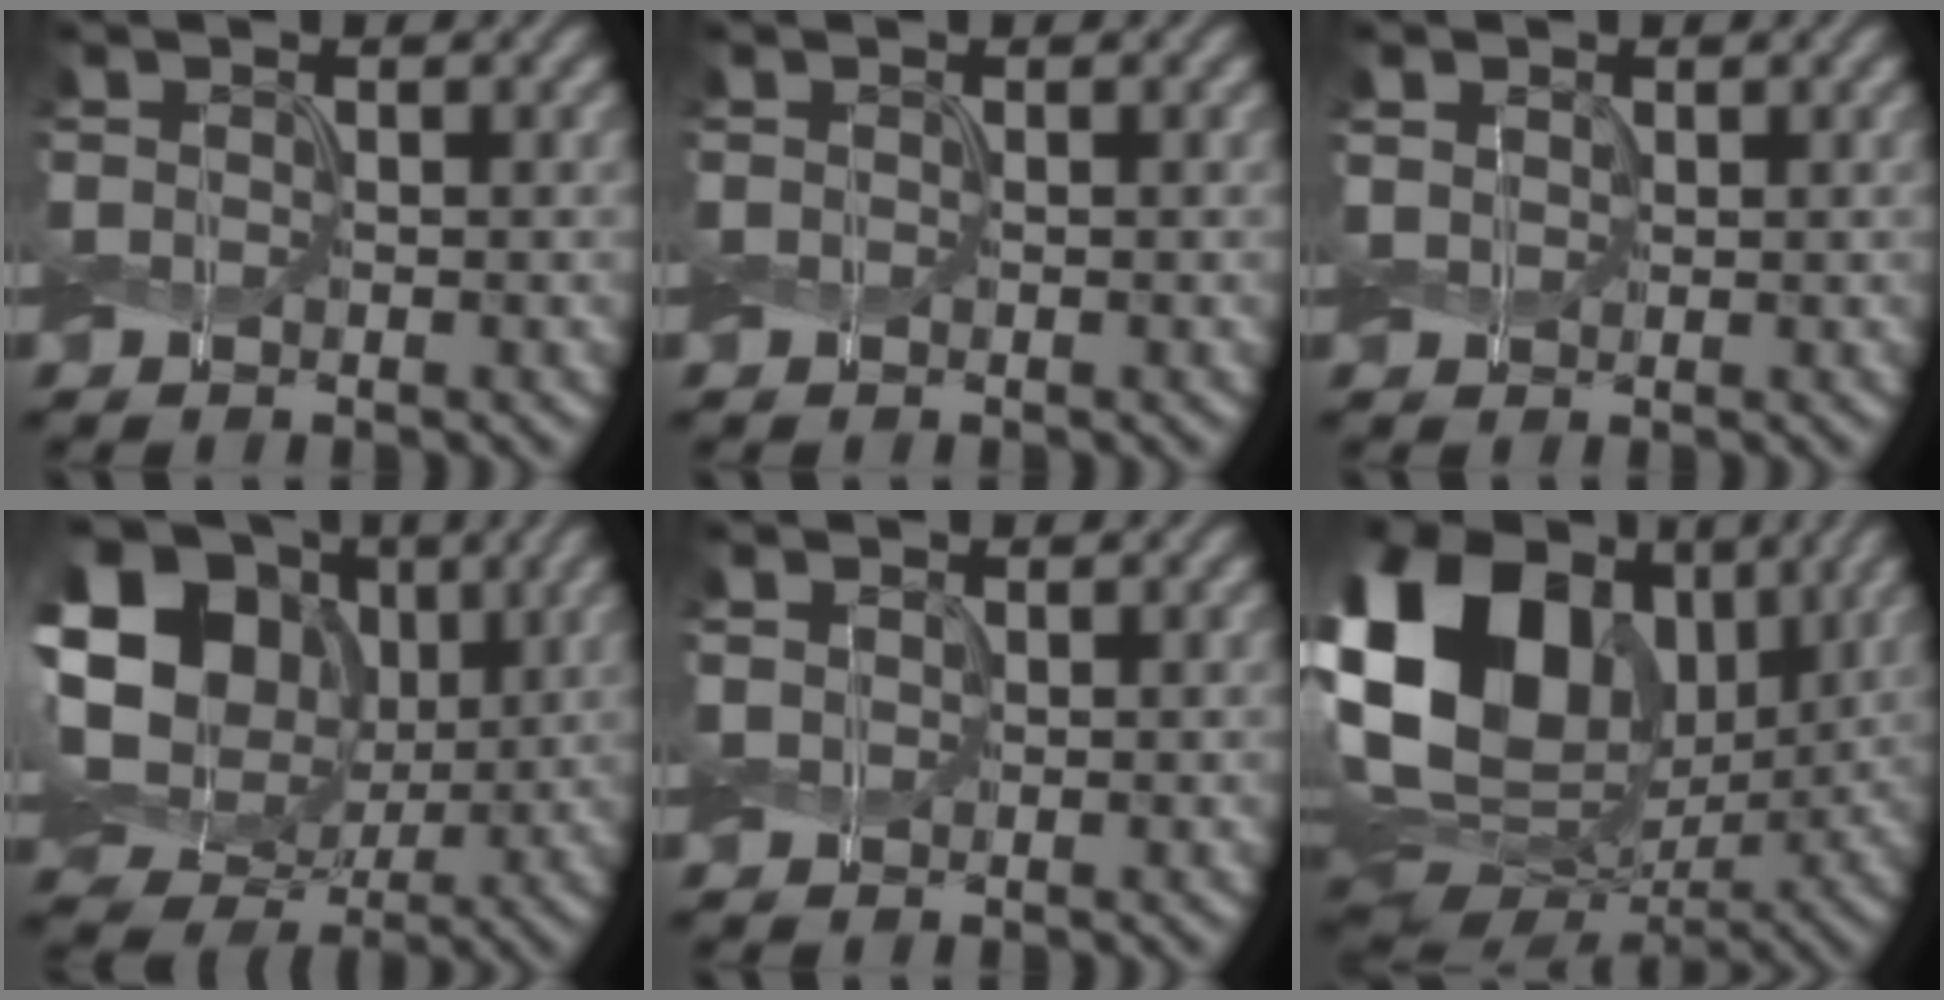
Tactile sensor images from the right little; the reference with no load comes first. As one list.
[{"total": 0.0}, {"total": 1.3, "force": [0.5, 1.0, 0.6], "torque": [-0.019, 0.001, 0.007]}, {"total": 19.7, "force": [4.2, 16.0, 10.7], "torque": [-0.244, 0.040, 0.059]}, {"total": 1.0, "force": [0.4, 0.8, 0.5], "torque": [-0.013, 0.001, 0.007]}, {"total": 19.7, "force": [4.9, 14.1, 12.9], "torque": [-0.260, 0.031, 0.092]}]